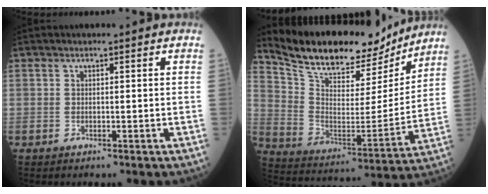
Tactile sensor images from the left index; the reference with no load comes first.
{"total": 20.1, "force": [18.0, 5.8, 6.9], "torque": [-0.129, -0.016, 0.287]}